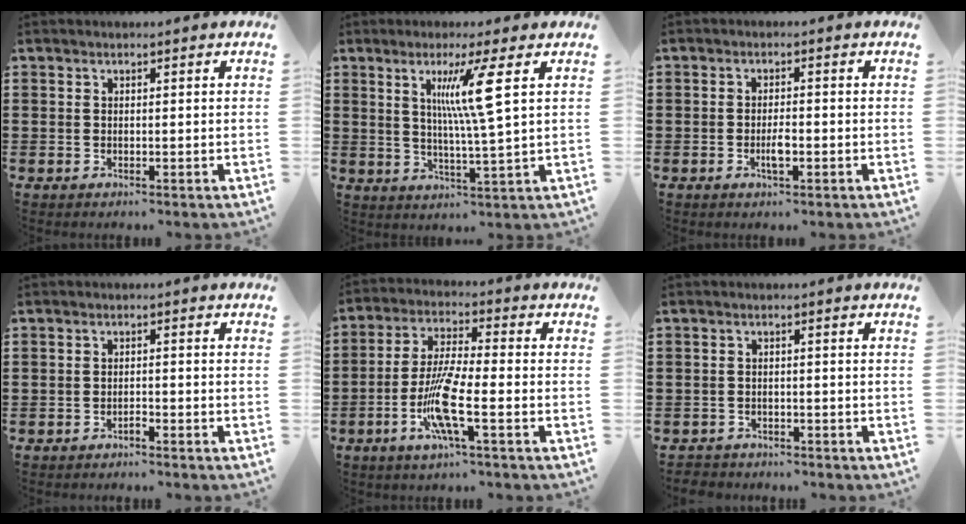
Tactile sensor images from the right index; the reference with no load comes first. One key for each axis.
{"total": 8.6, "fx": 3.0, "fy": -0.5, "fz": 8.0, "tx": -0.162, "ty": -0.004, "tz": 0.043}
{"total": 2.7, "fx": -0.9, "fy": 0.7, "fz": 2.4, "tx": -0.051, "ty": -0.001, "tz": -0.019}
{"total": 1.2, "fx": -1.1, "fy": 0.1, "fz": 0.4, "tx": -0.010, "ty": 0.000, "tz": -0.022}
{"total": 9.6, "fx": -3.5, "fy": 1.4, "fz": 8.9, "tx": -0.189, "ty": -0.015, "tz": -0.070}
{"total": 1.5, "fx": -1.4, "fy": 0.4, "fz": -0.2, "tx": -0.002, "ty": 0.004, "tz": -0.033}